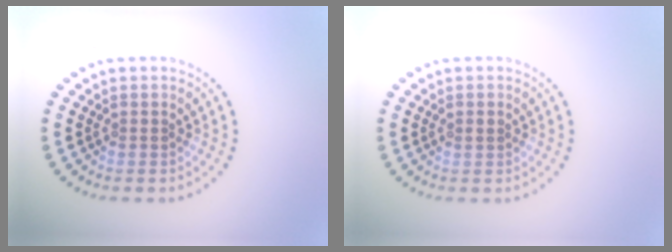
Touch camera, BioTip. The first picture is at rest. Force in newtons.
{"total": 0.9, "press": 0.9, "slide": 0.1}